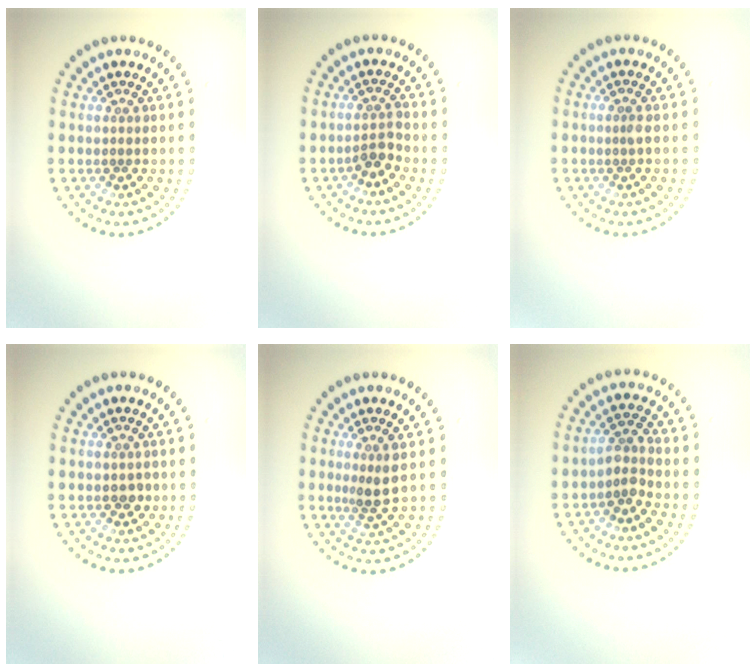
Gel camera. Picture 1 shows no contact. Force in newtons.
{"total": 1.9, "press": 1.5, "slide": 1.1}
{"total": 0.6, "press": 0.5, "slide": 0.4}
{"total": 1.1, "press": 1.1, "slide": 0.1}
{"total": 2.1, "press": 1.6, "slide": 1.3}
{"total": 2.0, "press": 1.5, "slide": 1.3}